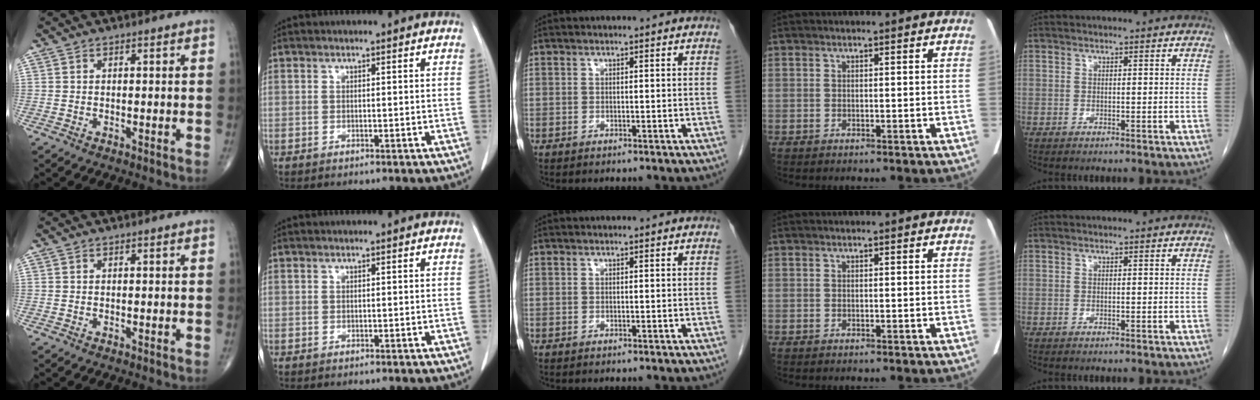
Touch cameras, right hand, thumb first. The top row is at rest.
{}